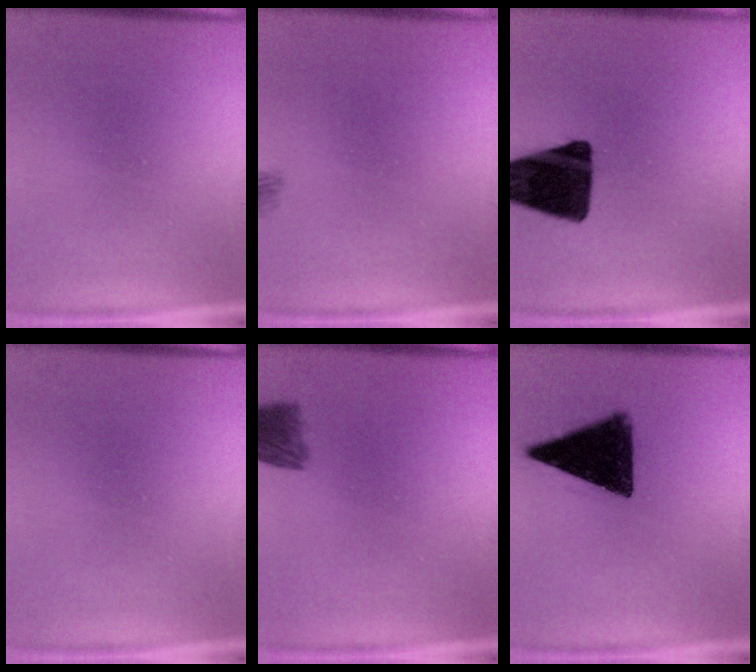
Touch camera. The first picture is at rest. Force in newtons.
{"total": 1.6}
{"total": 16.1}
{"total": 0.0}
{"total": 5.3}
{"total": 12.9}